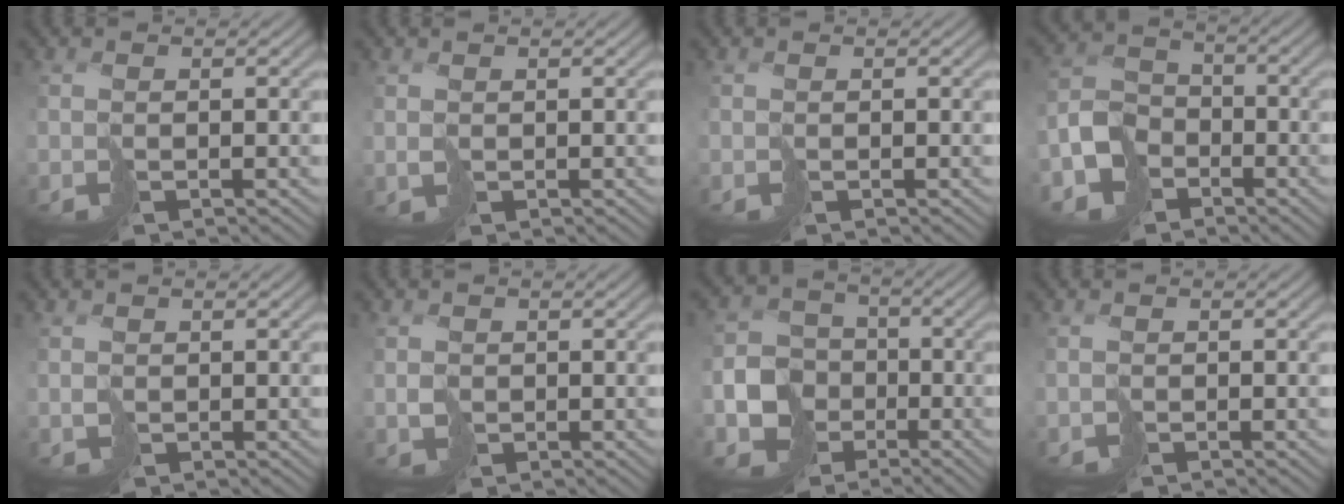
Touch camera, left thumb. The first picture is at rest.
{"total": 0.7, "force": [0.2, 0.6, 0.0], "torque": [-0.006, -0.005, 0.007]}
{"total": 0.0}
{"total": 7.2, "force": [-4.4, 5.2, 2.3], "torque": [-0.048, -0.011, -0.097]}
{"total": 0.8, "force": [0.1, 0.8, 0.0], "torque": [-0.004, -0.006, 0.003]}
{"total": 1.6, "force": [0.0, 1.6, 0.3], "torque": [-0.007, -0.005, 0.000]}
{"total": 6.6, "force": [-3.0, 5.6, 2.0], "torque": [-0.038, -0.009, -0.067]}
{"total": 1.0, "force": [-0.5, 0.8, 0.1], "torque": [-0.005, -0.005, -0.011]}